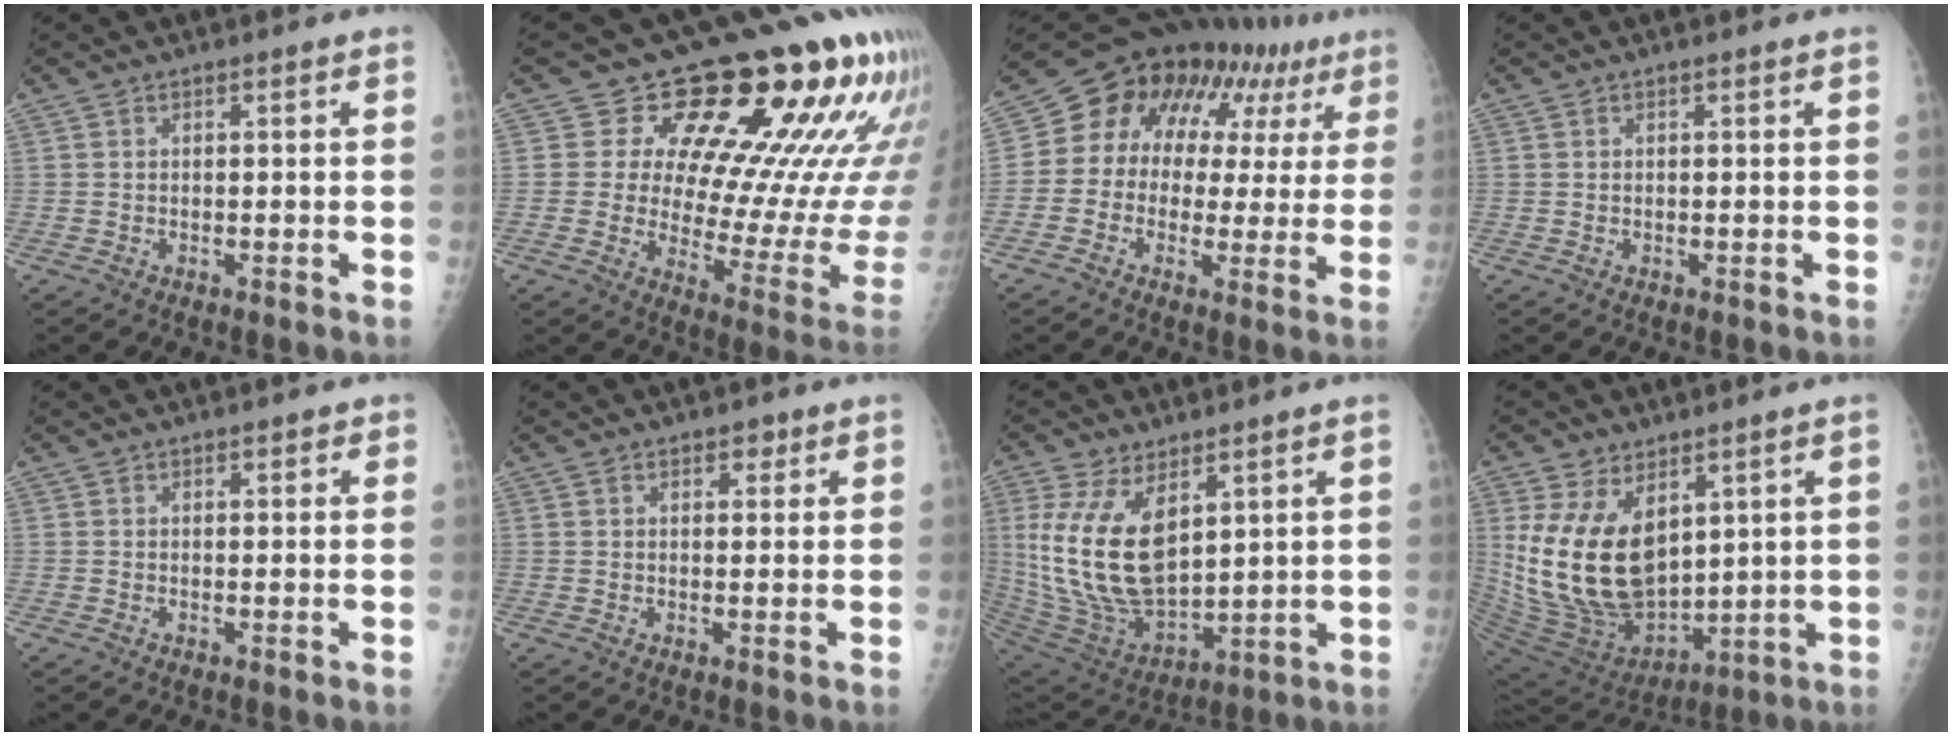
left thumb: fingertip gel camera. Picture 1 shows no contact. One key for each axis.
{"total": 20.3, "fx": 12.0, "fy": 7.7, "fz": 14.4, "tx": -0.144, "ty": -0.079, "tz": 0.161}
{"total": 19.2, "fx": 6.9, "fy": 12.7, "fz": 12.6, "tx": -0.134, "ty": 0.047, "tz": 0.092}
{"total": 0.0}
{"total": 1.3, "fx": 0.8, "fy": 0.6, "fz": 0.8, "tx": -0.005, "ty": 0.000, "tz": 0.007}
{"total": 1.9, "fx": 1.2, "fy": 1.2, "fz": 0.9, "tx": 0.009, "ty": -0.007, "tz": 0.013}
{"total": 18.1, "fx": 5.6, "fy": 9.3, "fz": 14.5, "tx": -0.277, "ty": -0.033, "tz": 0.128}
{"total": 18.9, "fx": 5.2, "fy": 11.4, "fz": 14.2, "tx": -0.247, "ty": -0.044, "tz": 0.126}